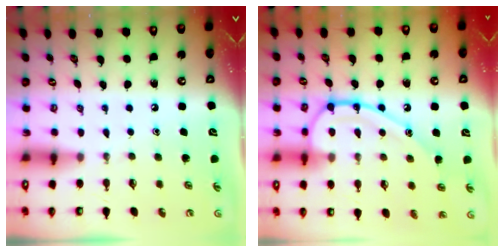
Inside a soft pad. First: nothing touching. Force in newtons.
{"total": 13.2, "press": 13.1, "slide": 1.1}